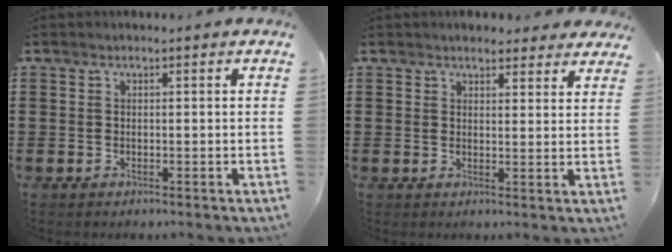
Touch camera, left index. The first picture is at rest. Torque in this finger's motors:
{"motor_torque": [0.06, 0.04, 0.03, 0.05]}